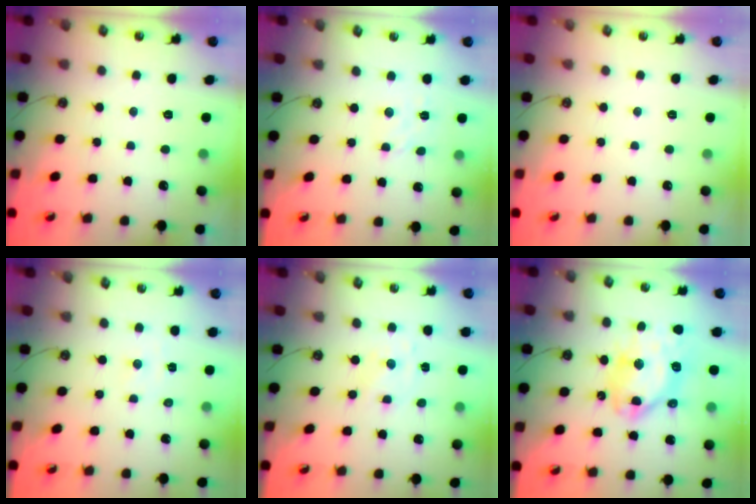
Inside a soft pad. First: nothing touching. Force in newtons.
{"total": 1.8, "press": 1.7, "slide": 0.6}
{"total": 0.0}
{"total": 3.4, "press": 3.3, "slide": 0.5}
{"total": 1.1, "press": 1.1, "slide": 0.2}
{"total": 14.3, "press": 14.2, "slide": 1.5}